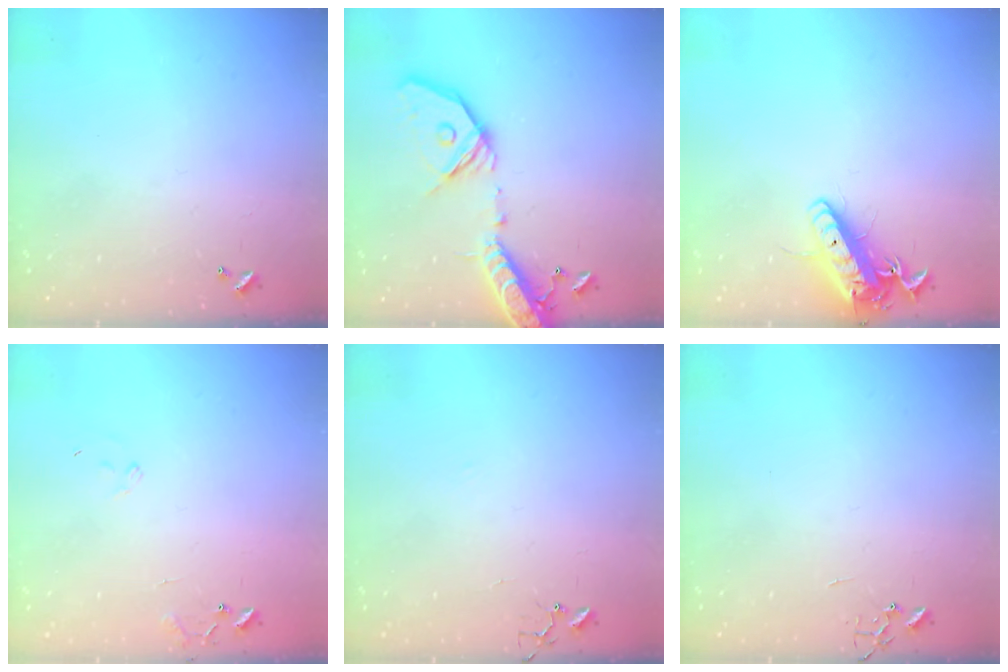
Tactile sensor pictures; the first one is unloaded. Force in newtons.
{"total": 21.3, "press": 20.9, "slide": 4.1}
{"total": 14.7, "press": 14.4, "slide": 2.8}
{"total": 7.6, "press": 7.6, "slide": 0.7}
{"total": 6.1, "press": 6.0, "slide": 0.6}
{"total": 0.0}